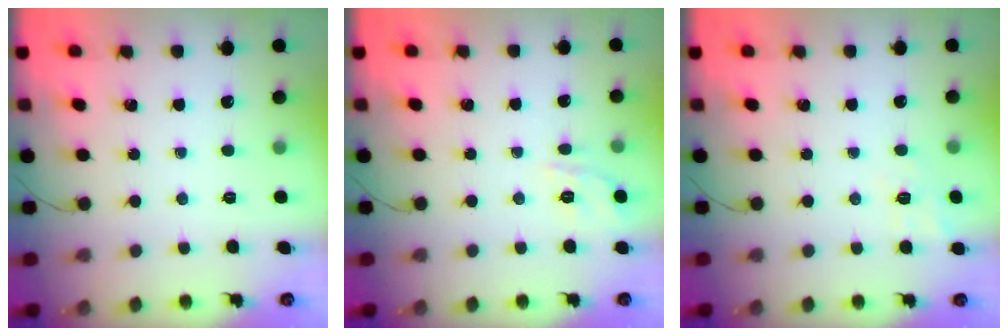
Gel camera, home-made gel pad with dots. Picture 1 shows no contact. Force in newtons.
{"total": 9.7, "press": 9.6, "slide": 1.6}
{"total": 8.5, "press": 8.2, "slide": 2.2}